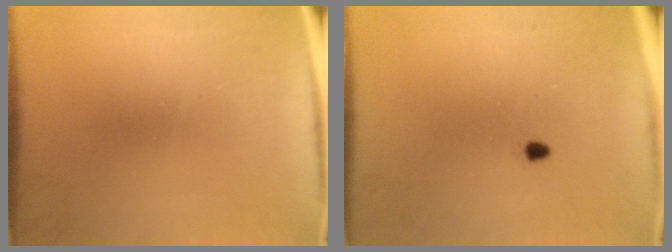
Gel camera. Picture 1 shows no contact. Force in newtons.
{"total": 0.8}